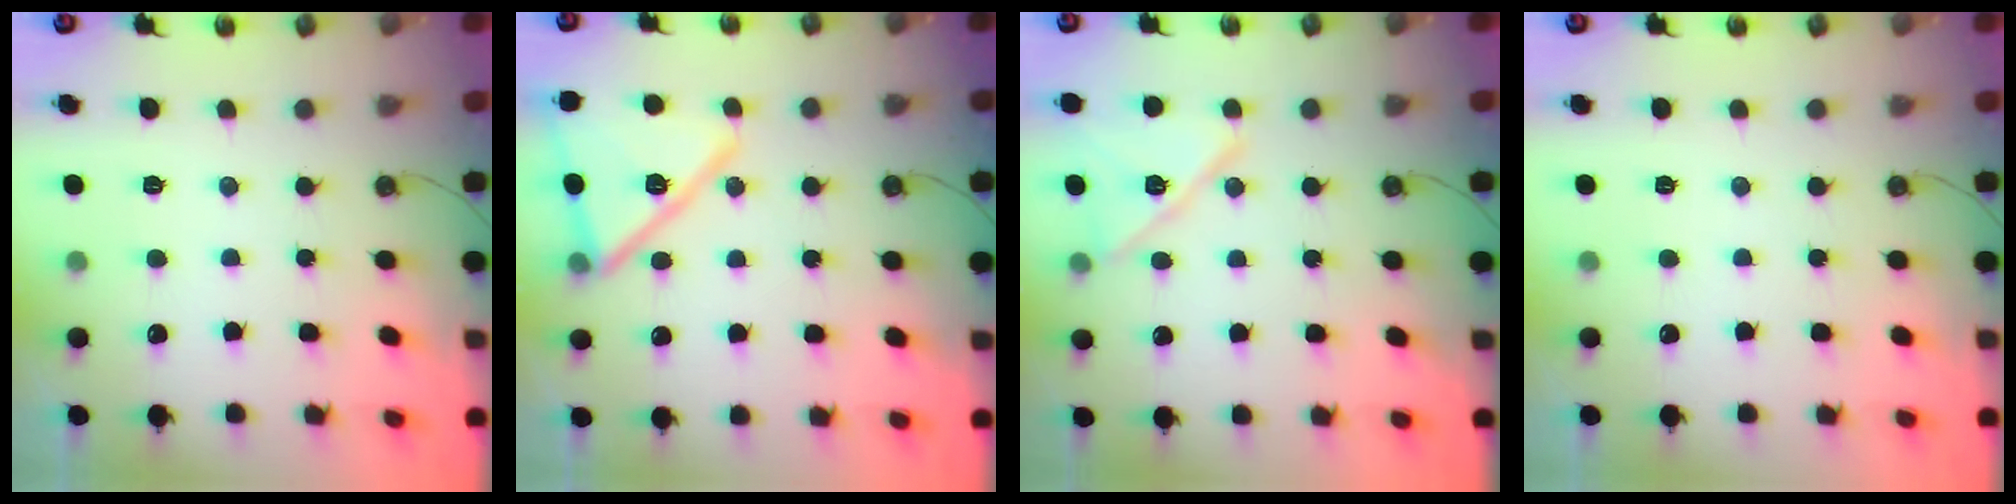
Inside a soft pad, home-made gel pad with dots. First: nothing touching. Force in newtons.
{"total": 16.4, "press": 14.0, "slide": 8.6}
{"total": 14.3, "press": 10.9, "slide": 9.3}
{"total": 0.0}